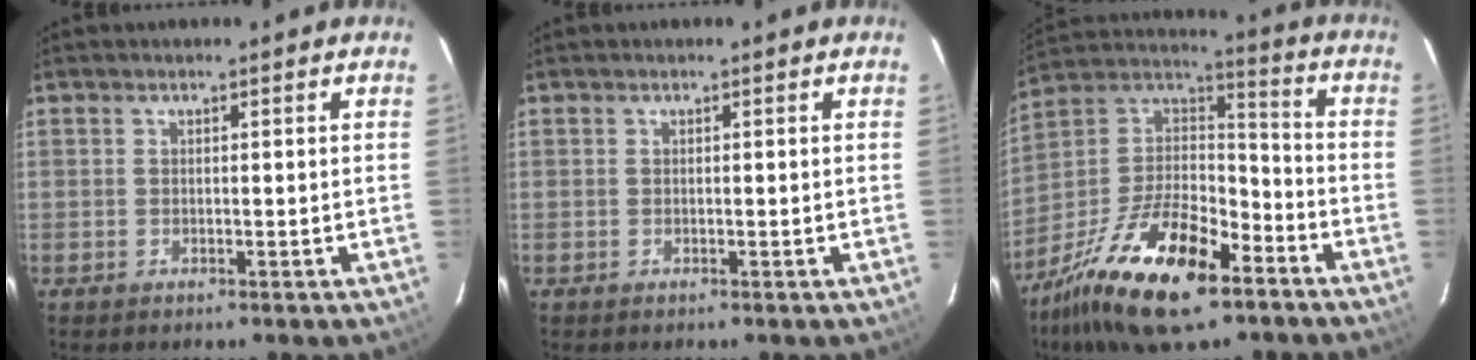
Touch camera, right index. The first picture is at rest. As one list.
[{"total": 0.0}, {"total": 23.4, "force": [-13.6, 9.8, 16.3], "torque": [-0.326, -0.008, -0.242]}]